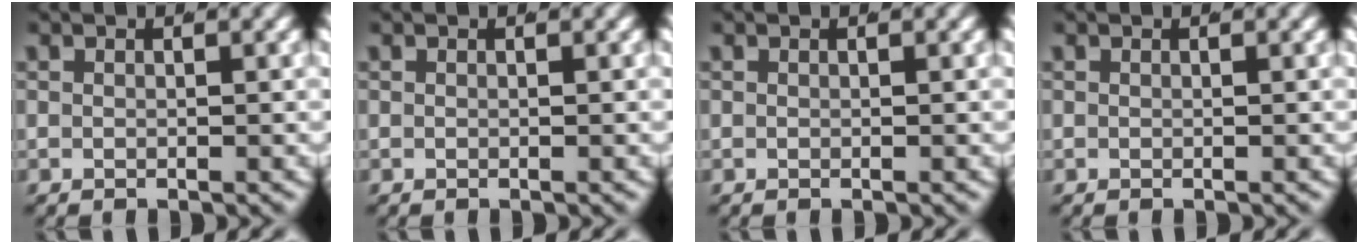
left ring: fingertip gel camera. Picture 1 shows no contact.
{"total": 0.0}
{"total": 0.0}
{"total": 0.0}